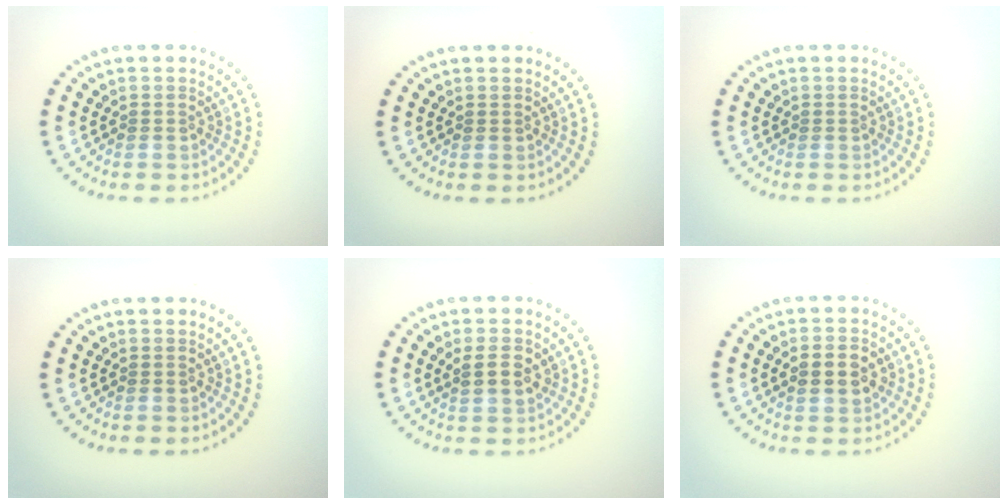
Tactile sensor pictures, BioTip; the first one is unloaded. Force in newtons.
{"total": 0.0}
{"total": 0.0}
{"total": 0.0}
{"total": 1.8, "press": 1.7, "slide": 0.5}
{"total": 2.8, "press": 2.8, "slide": 0.4}